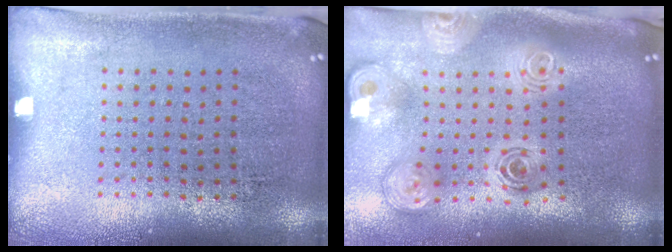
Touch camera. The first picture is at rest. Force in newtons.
{"total": 2.8, "press": 1.9, "slide": 2.0}